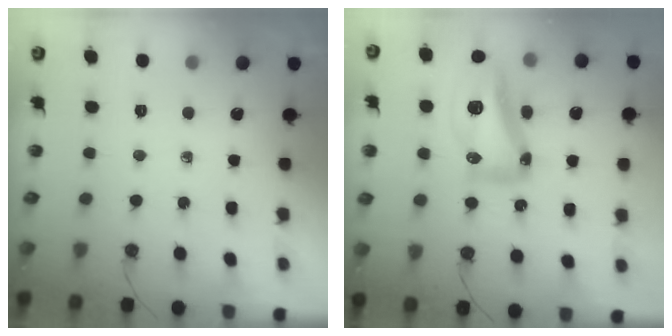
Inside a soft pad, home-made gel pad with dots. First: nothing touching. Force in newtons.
{"total": 18.3, "press": 17.2, "slide": 6.4}